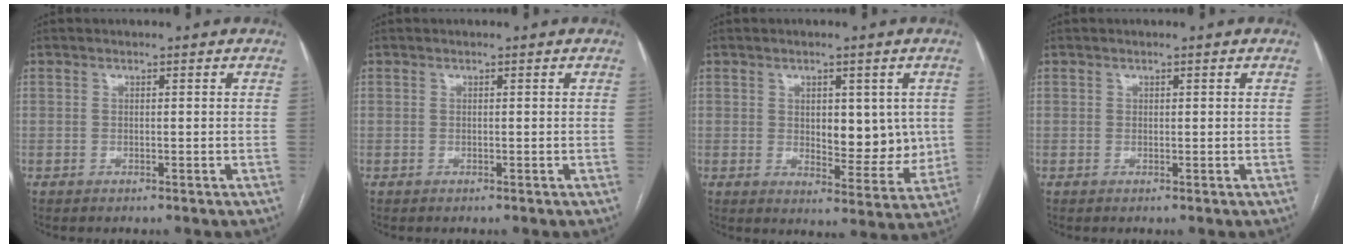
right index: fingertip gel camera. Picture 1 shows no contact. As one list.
[{"total": 0.0}, {"total": 8.9, "force": [1.0, 4.4, 7.6], "torque": [-0.089, -0.008, 0.023]}, {"total": 0.0}]